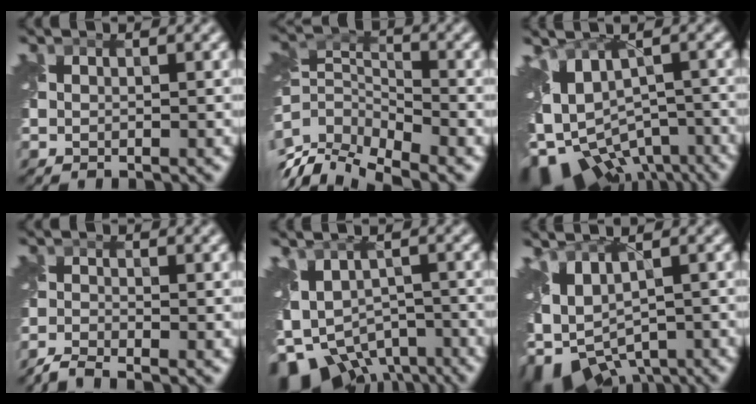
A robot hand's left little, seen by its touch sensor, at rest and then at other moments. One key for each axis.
{"total": 7.9, "fx": -4.8, "fy": 4.0, "fz": 4.8, "tx": -0.093, "ty": -0.008, "tz": -0.090}
{"total": 12.4, "fx": -5.8, "fy": 8.1, "fz": 7.4, "tx": -0.140, "ty": -0.021, "tz": -0.051}
{"total": 2.3, "fx": -2.2, "fy": 0.2, "fz": 0.7, "tx": -0.017, "ty": -0.009, "tz": -0.057}
{"total": 8.4, "fx": -4.8, "fy": 5.4, "fz": 4.2, "tx": -0.073, "ty": -0.012, "tz": -0.065}
{"total": 8.7, "fx": -3.9, "fy": 5.0, "fz": 5.9, "tx": -0.124, "ty": -0.027, "tz": -0.046}